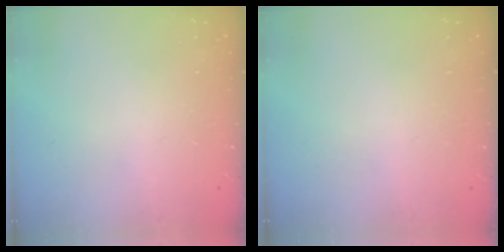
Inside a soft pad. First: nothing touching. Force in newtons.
{"total": 0.0}